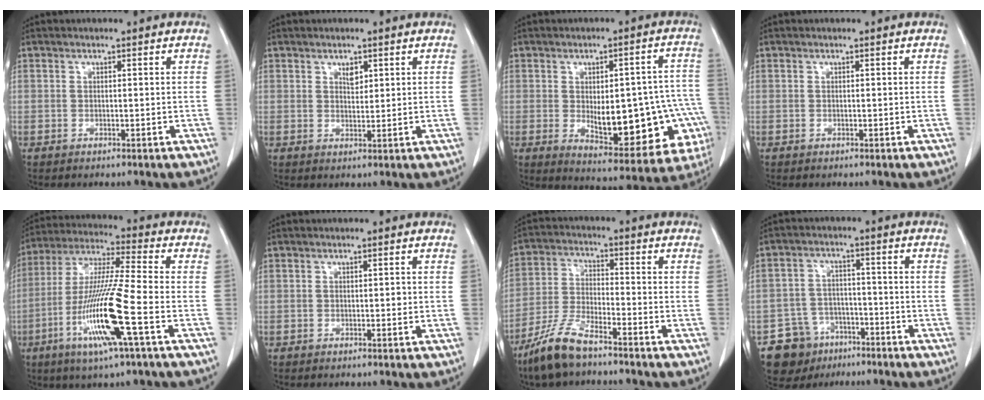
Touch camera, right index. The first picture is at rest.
{"total": 1.9, "force": [1.1, 0.9, 1.2], "torque": [-0.020, -0.003, 0.021]}
{"total": 18.8, "force": [-3.6, 7.2, 17.0], "torque": [-0.156, 0.027, -0.015]}
{"total": 0.0}
{"total": 15.3, "force": [-5.4, -0.4, 14.4], "torque": [-0.297, -0.018, -0.106]}
{"total": 0.7, "force": [-0.1, 0.3, 0.6], "torque": [-0.008, 0.001, -0.001]}
{"total": 8.9, "force": [-6.9, 1.8, 5.3], "torque": [-0.119, -0.017, -0.139]}
{"total": 8.7, "force": [-5.6, 6.5, 1.0], "torque": [-0.021, 0.024, -0.086]}